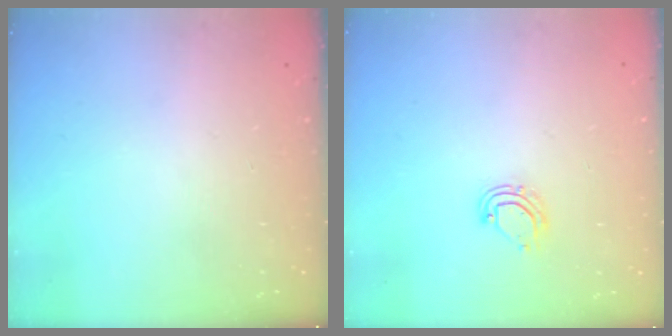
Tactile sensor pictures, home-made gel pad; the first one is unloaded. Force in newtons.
{"total": 6.5, "press": 6.5, "slide": 1.1}